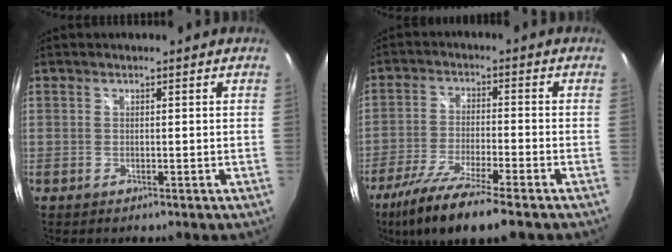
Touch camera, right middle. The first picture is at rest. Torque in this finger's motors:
{"motor_torque": [1.13, -1.01, 0.54, 0.11]}